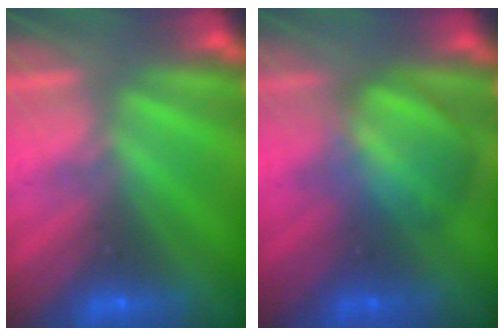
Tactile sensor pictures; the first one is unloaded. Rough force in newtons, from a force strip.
{"total": 2.8}